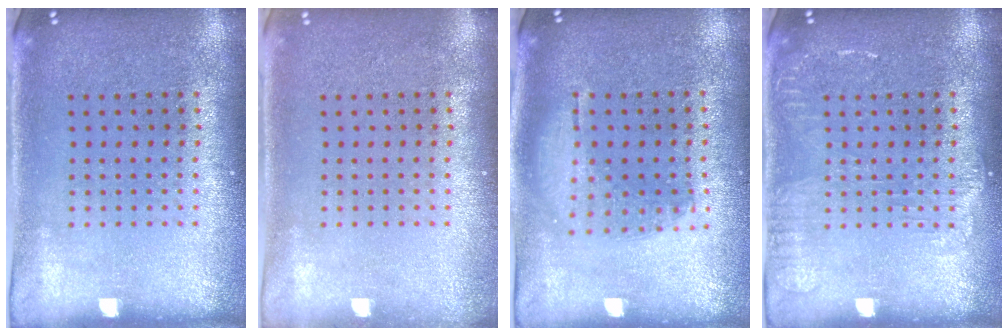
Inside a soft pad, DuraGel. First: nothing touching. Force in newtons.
{"total": 0.7, "press": 0.6, "slide": 0.3}
{"total": 1.1, "press": 1.0, "slide": 0.6}
{"total": 1.6, "press": 1.5, "slide": 0.3}